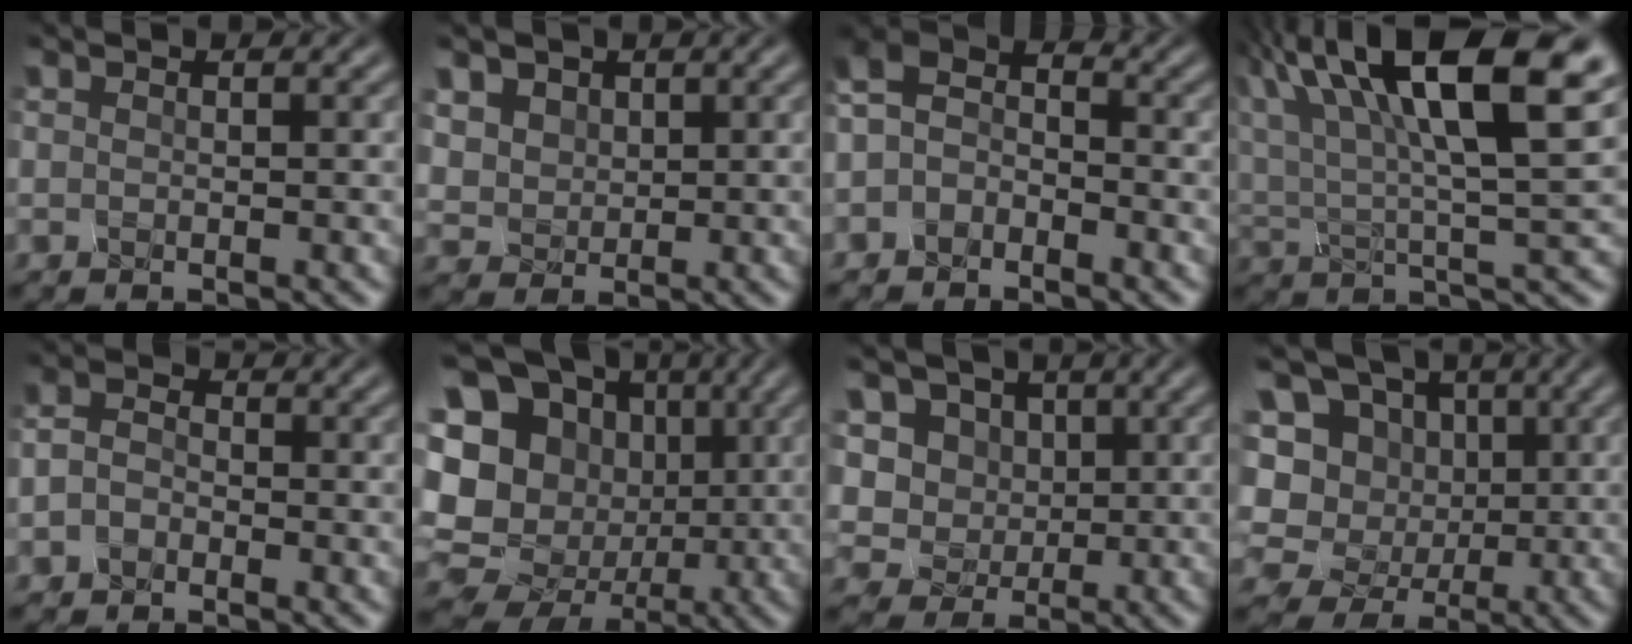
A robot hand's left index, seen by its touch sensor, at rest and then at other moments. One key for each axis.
{"total": 2.9, "fx": 2.3, "fy": 1.8, "fz": 0.0, "tx": -0.037, "ty": 0.004, "tz": 0.060}
{"total": 3.1, "fx": -2.1, "fy": 1.9, "fz": 1.4, "tx": -0.041, "ty": 0.010, "tz": -0.041}
{"total": 14.6, "fx": 6.8, "fy": 4.5, "fz": 12.2, "tx": -0.225, "ty": 0.020, "tz": 0.123}
{"total": 1.0, "fx": -0.9, "fy": 0.5, "fz": -0.3, "tx": -0.009, "ty": 0.005, "tz": -0.015}
{"total": 19.1, "fx": 0.2, "fy": 17.9, "fz": 6.8, "tx": -0.190, "ty": 0.022, "tz": 0.000}
{"total": 6.3, "fx": 3.6, "fy": 4.9, "fz": 1.7, "tx": -0.056, "ty": -0.002, "tz": 0.062}
{"total": 11.8, "fx": 2.5, "fy": 10.8, "fz": 4.0, "tx": -0.129, "ty": 0.034, "tz": 0.038}